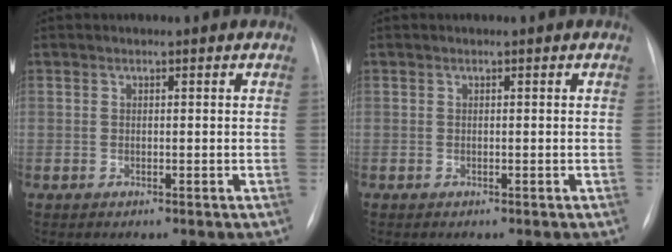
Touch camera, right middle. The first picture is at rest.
{"total": 0.0}